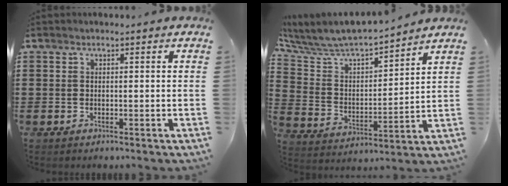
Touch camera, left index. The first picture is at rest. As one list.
[{"total": 6.2, "force": [5.8, 1.3, 1.7], "torque": [-0.066, -0.047, 0.094]}]